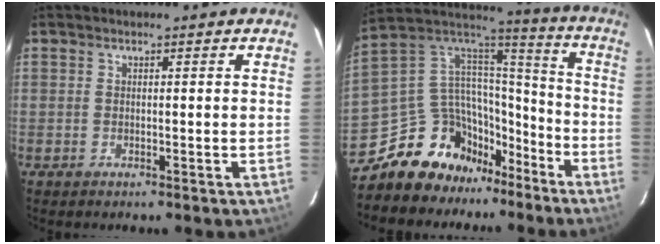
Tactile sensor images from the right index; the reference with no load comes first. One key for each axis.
{"total": 16.7, "fx": -12.6, "fy": 9.7, "fz": 4.9, "tx": -0.112, "ty": 0.053, "tz": -0.207}